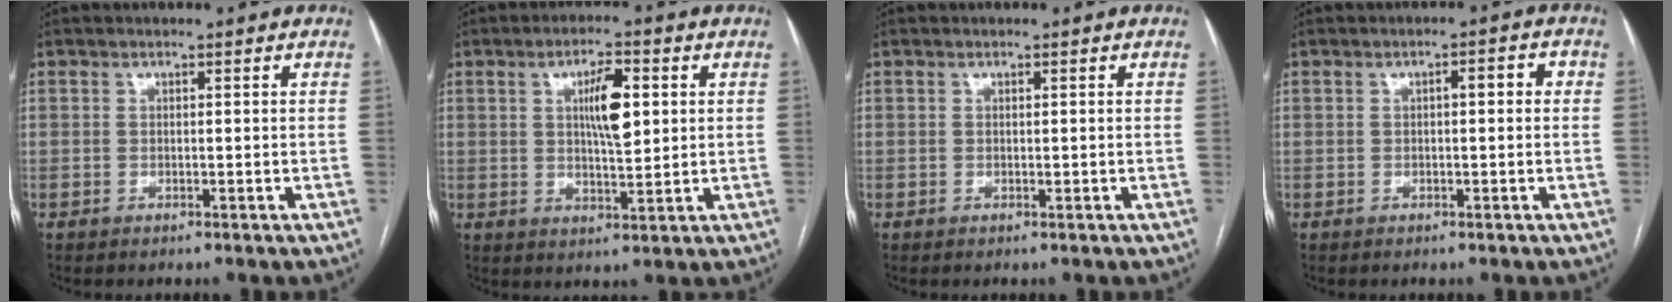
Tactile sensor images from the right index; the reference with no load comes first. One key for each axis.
{"total": 6.7, "fx": 1.8, "fy": 1.7, "fz": 6.2, "tx": -0.110, "ty": 0.006, "tz": 0.035}
{"total": 0.0}
{"total": 2.8, "fx": 0.4, "fy": 0.9, "fz": 2.7, "tx": -0.036, "ty": 0.014, "tz": 0.004}